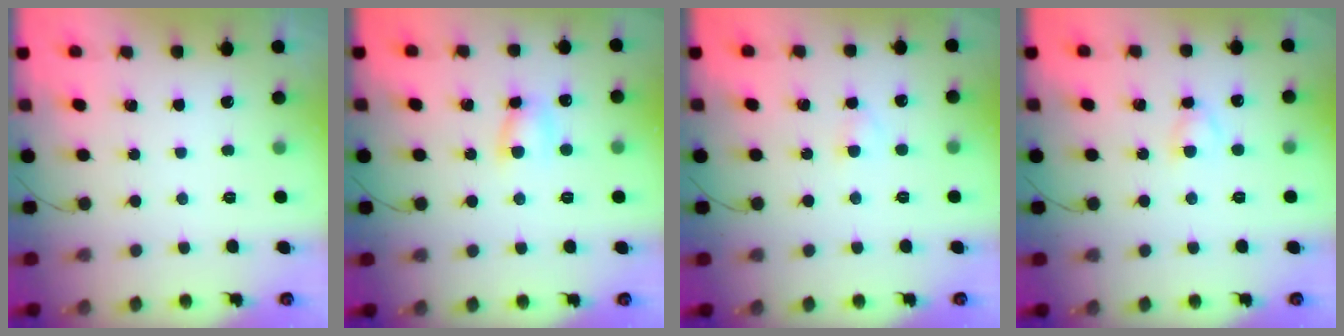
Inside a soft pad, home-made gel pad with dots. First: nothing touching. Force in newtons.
{"total": 5.2, "press": 5.2, "slide": 0.6}
{"total": 2.0, "press": 1.7, "slide": 1.0}
{"total": 2.8, "press": 2.7, "slide": 0.8}